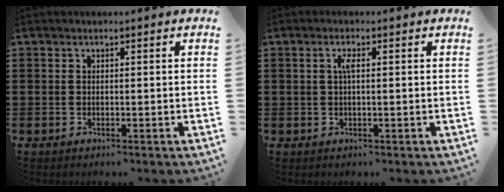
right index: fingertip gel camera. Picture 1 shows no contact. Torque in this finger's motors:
{"motor_torque": [0.26, -0.07, 0.04, 0.02]}